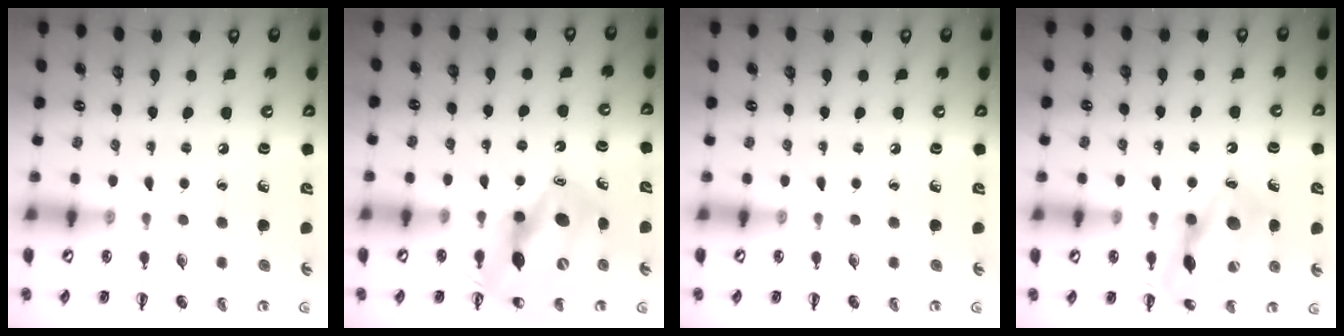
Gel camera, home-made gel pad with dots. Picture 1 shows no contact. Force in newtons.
{"total": 13.4, "press": 12.8, "slide": 4.1}
{"total": 0.0}
{"total": 14.0, "press": 13.9, "slide": 1.4}